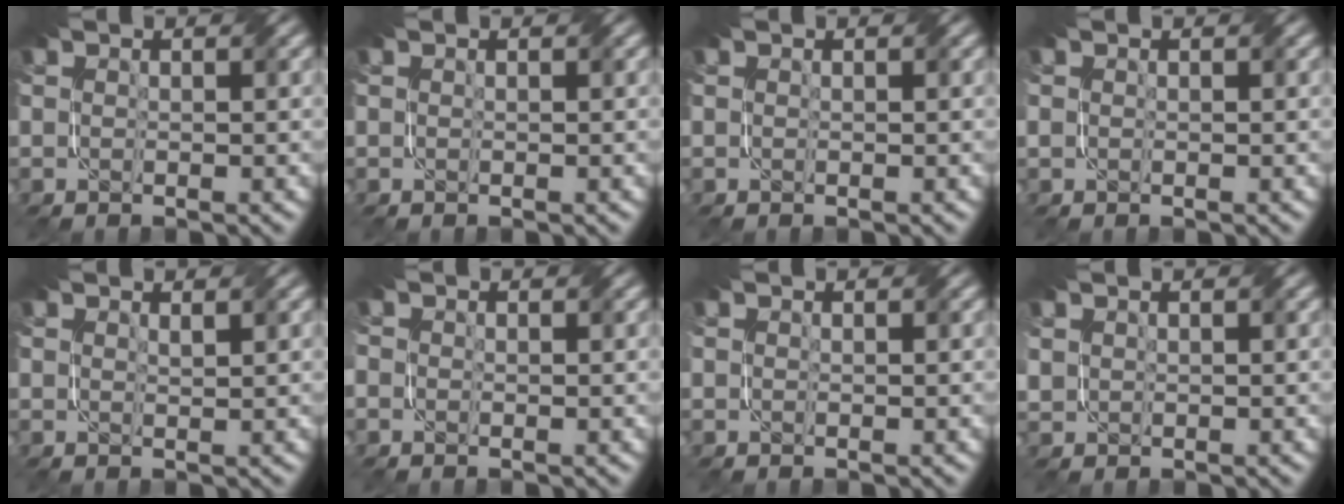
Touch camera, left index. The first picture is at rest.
{"total": 0.0}
{"total": 0.0}
{"total": 0.6, "force": [0.0, 0.5, 0.2], "torque": [-0.006, 0.000, 0.001]}
{"total": 0.6, "force": [0.5, 0.0, 0.3], "torque": [-0.006, 0.000, 0.010]}
{"total": 0.7, "force": [-0.2, 0.6, 0.2], "torque": [-0.005, -0.006, -0.005]}
{"total": 0.0}
{"total": 1.0, "force": [0.7, 0.8, 0.1], "torque": [-0.008, 0.002, 0.020]}